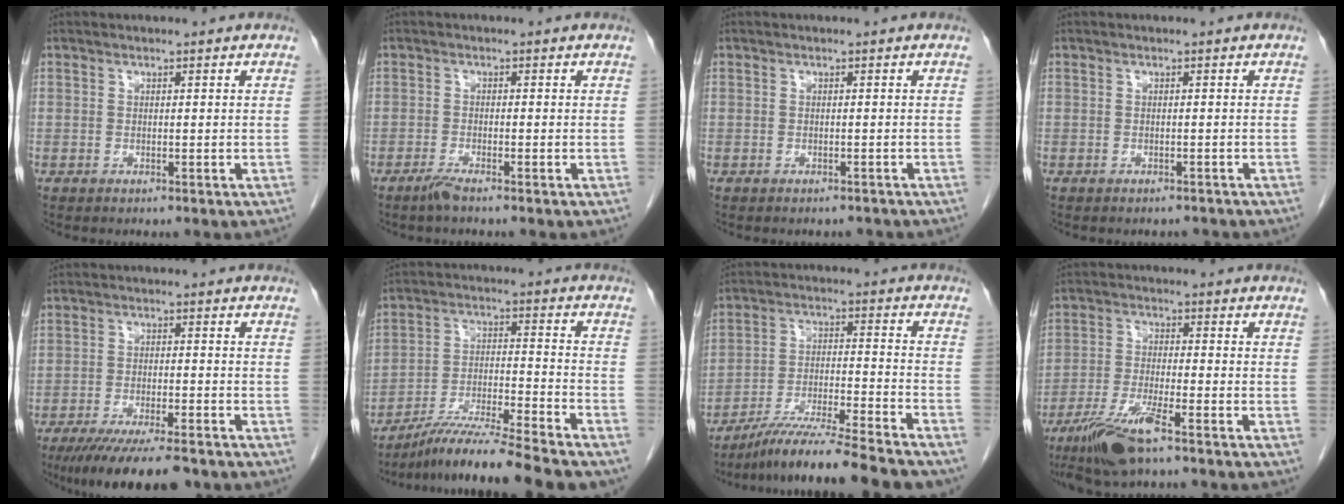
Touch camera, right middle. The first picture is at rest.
{"total": 1.9, "force": [-1.5, -0.2, 1.1], "torque": [-0.030, -0.005, -0.033]}
{"total": 1.4, "force": [-1.3, 0.5, 0.0], "torque": [-0.003, 0.000, -0.019]}
{"total": 1.6, "force": [-1.5, 0.6, 0.1], "torque": [-0.005, 0.000, -0.020]}
{"total": 12.6, "force": [-9.9, 2.0, 7.5], "torque": [-0.113, -0.023, -0.154]}
{"total": 12.4, "force": [-10.7, -1.4, 6.2], "torque": [-0.098, -0.014, -0.186]}
{"total": 15.3, "force": [-13.3, -0.7, 7.4], "torque": [-0.118, -0.018, -0.221]}
{"total": 9.0, "force": [-6.2, 0.5, 6.5], "torque": [-0.130, -0.022, -0.117]}